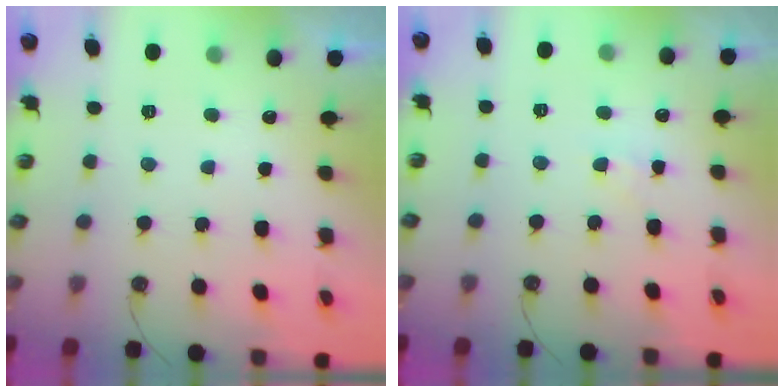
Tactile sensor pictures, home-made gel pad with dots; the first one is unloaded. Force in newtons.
{"total": 5.6, "press": 5.6, "slide": 0.7}